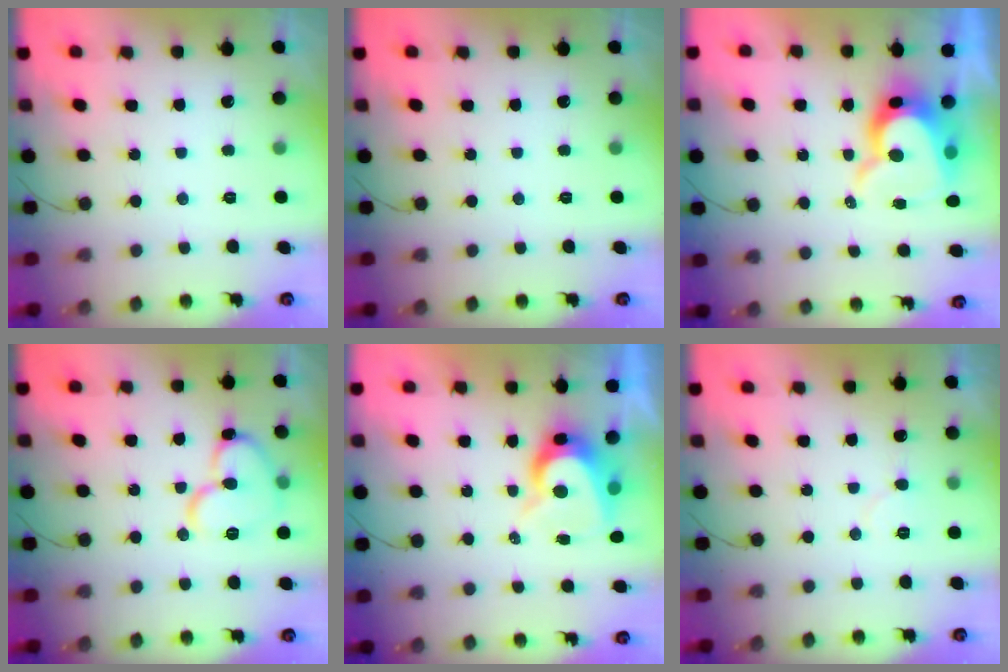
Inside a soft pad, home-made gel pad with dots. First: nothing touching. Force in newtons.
{"total": 0.0}
{"total": 13.0, "press": 13.0, "slide": 1.1}
{"total": 12.6, "press": 12.4, "slide": 1.7}
{"total": 8.4, "press": 8.3, "slide": 0.6}
{"total": 5.4, "press": 5.4, "slide": 0.4}